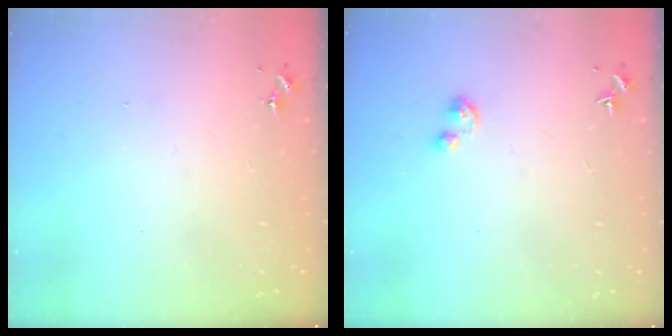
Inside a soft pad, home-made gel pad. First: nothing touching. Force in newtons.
{"total": 2.9, "press": 2.9, "slide": 0.5}